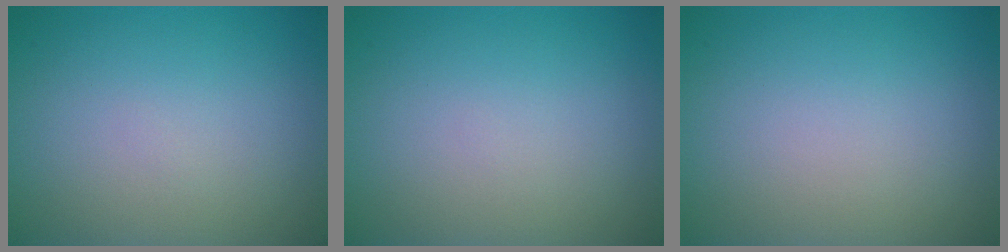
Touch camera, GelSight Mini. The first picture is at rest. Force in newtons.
{"total": 0.0}
{"total": 0.0}